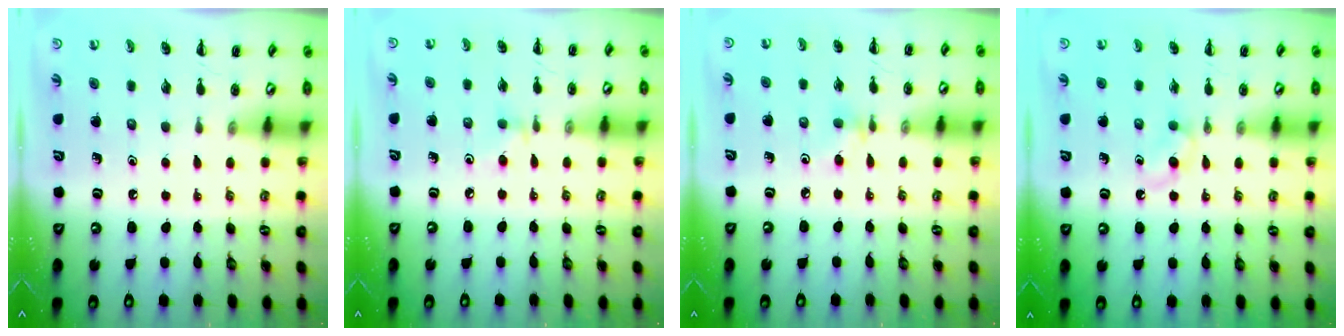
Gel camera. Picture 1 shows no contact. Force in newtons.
{"total": 3.2, "press": 3.0, "slide": 1.2}
{"total": 4.0, "press": 3.8, "slide": 1.2}
{"total": 2.7, "press": 2.5, "slide": 1.2}